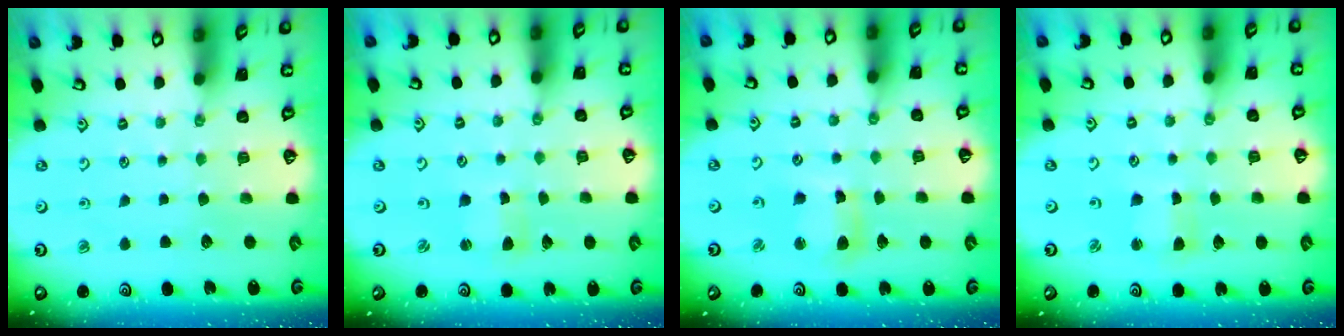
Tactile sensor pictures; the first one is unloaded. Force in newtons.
{"total": 1.7, "press": 1.7, "slide": 0.4}
{"total": 7.4, "press": 7.3, "slide": 1.0}
{"total": 2.2, "press": 2.2, "slide": 0.3}